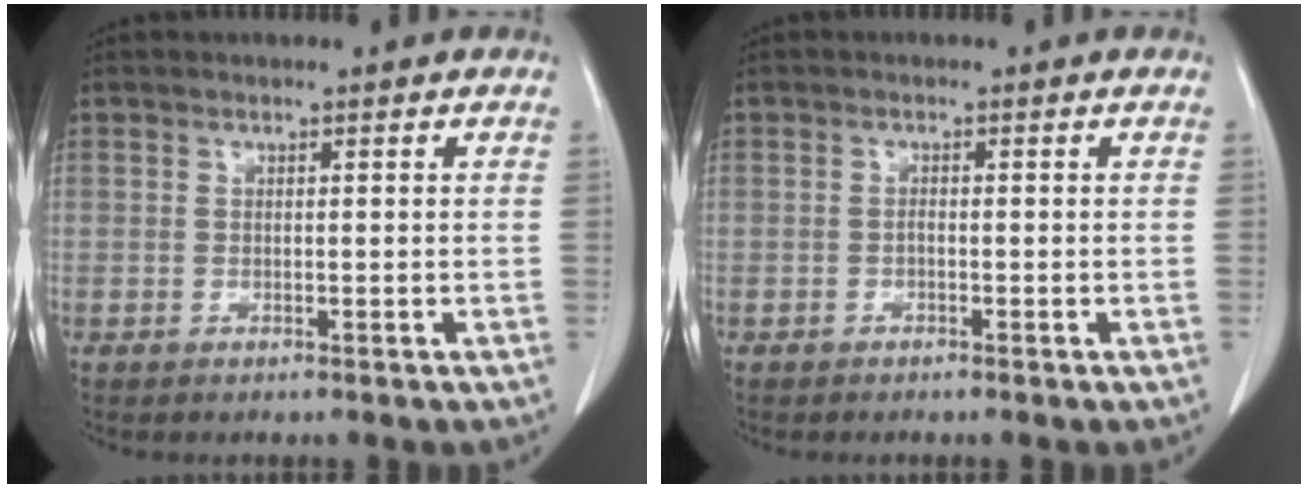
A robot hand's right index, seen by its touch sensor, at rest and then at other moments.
{"total": 0.6, "force": [-0.4, 0.2, 0.4], "torque": [-0.009, 0.002, -0.008]}